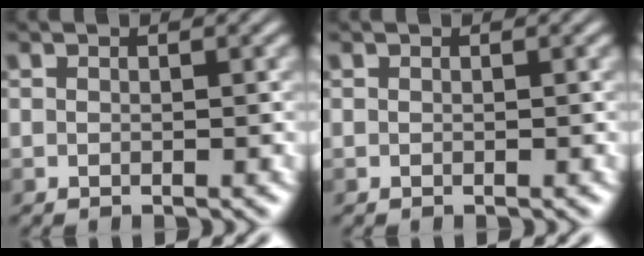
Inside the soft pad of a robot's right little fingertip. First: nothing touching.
{"total": 0.0}